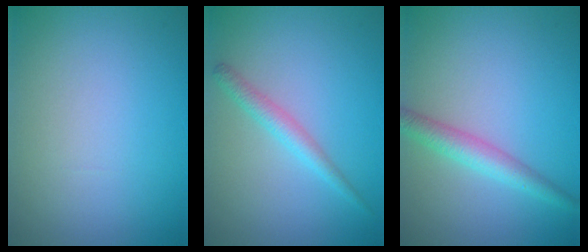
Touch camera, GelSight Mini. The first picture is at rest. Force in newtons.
{"total": 1.9, "press": 1.9, "slide": 0.1}
{"total": 2.8, "press": 2.8, "slide": 0.0}